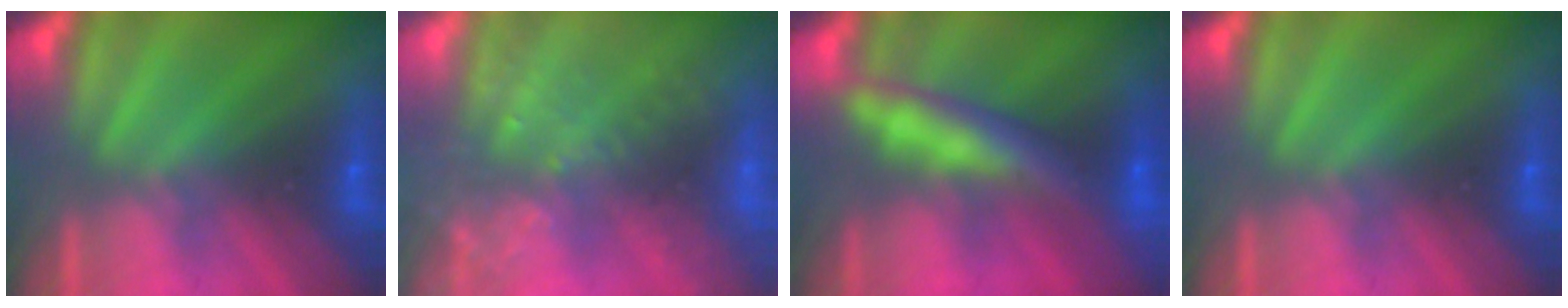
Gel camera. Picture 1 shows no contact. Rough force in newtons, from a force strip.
{"total": 6.8}
{"total": 8.6}
{"total": 0.0}